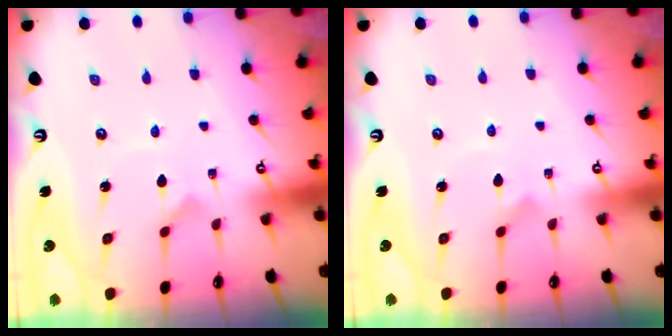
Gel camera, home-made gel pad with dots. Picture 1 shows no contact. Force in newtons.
{"total": 1.7, "press": 1.7, "slide": 0.1}